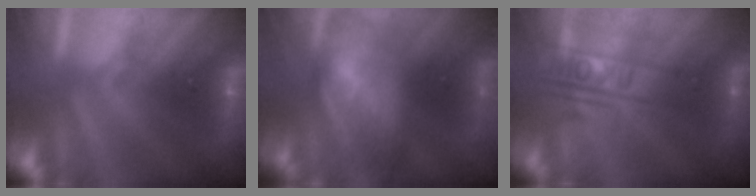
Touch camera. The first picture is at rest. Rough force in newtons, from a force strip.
{"total": 6.5}
{"total": 2.2}